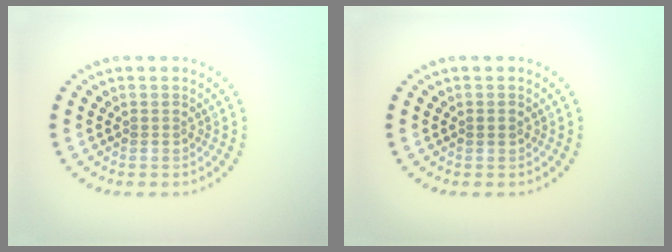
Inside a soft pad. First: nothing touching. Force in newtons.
{"total": 1.0, "press": 1.0, "slide": 0.0}